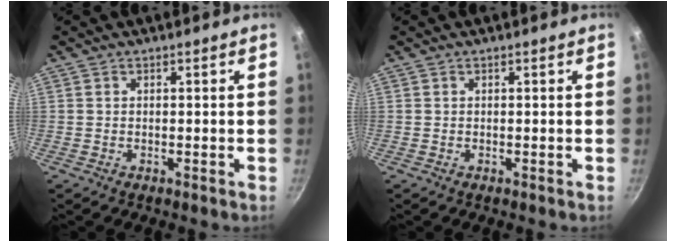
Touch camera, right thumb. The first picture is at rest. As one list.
[{"total": 0.0}]